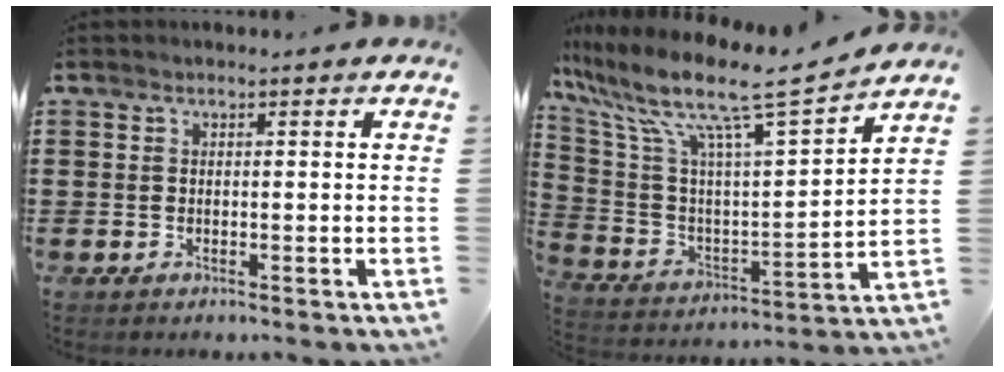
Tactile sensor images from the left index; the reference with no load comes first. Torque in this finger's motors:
{"motor_torque": [2.14, 0.00, 0.60, 0.21]}